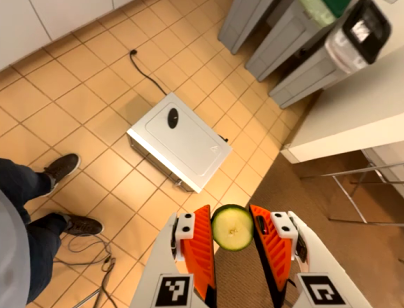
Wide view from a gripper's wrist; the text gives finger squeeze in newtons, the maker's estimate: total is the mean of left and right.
{"total": 6.3, "left": 6.1, "right": 6.6}